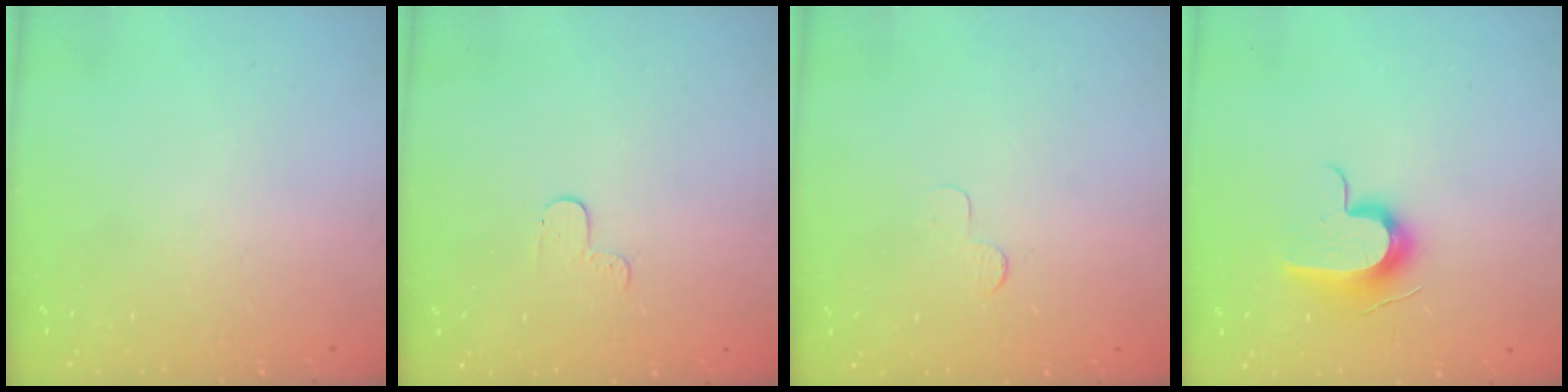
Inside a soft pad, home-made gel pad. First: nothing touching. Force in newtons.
{"total": 3.0, "press": 3.0, "slide": 0.3}
{"total": 3.0, "press": 2.9, "slide": 0.3}
{"total": 10.6, "press": 10.5, "slide": 1.3}